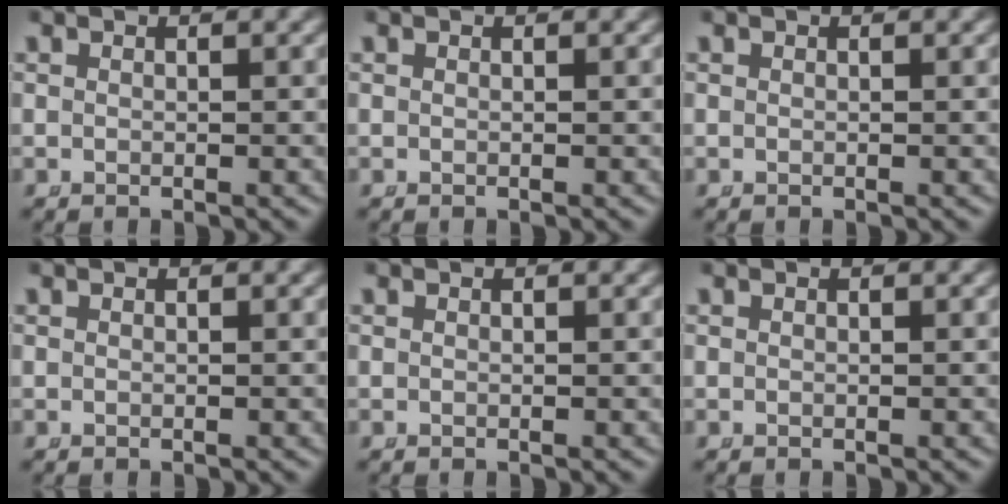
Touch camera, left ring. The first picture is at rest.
{"total": 0.0}
{"total": 0.0}
{"total": 0.0}
{"total": 0.0}
{"total": 0.0}